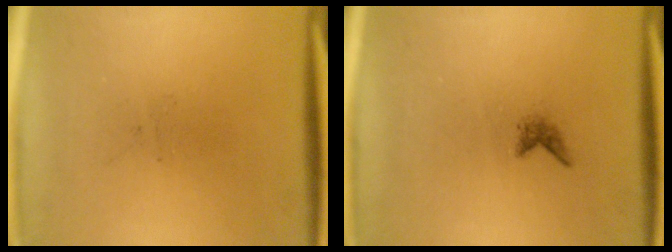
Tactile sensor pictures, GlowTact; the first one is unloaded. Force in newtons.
{"total": 0.8}